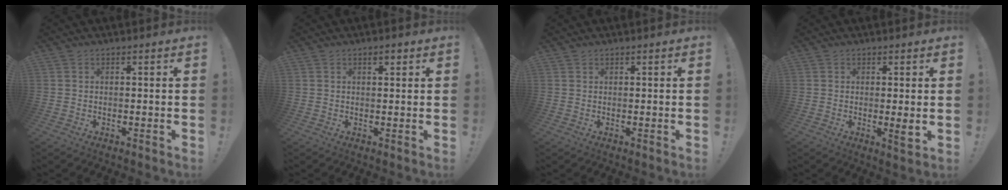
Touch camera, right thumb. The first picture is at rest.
{"total": 1.7, "force": [1.1, 0.7, 1.1], "torque": [-0.017, 0.000, 0.018]}
{"total": 0.5, "force": [0.5, 0.2, -0.2], "torque": [0.000, 0.002, 0.010]}
{"total": 3.2, "force": [0.2, 0.1, 3.2], "torque": [-0.028, -0.017, -0.001]}